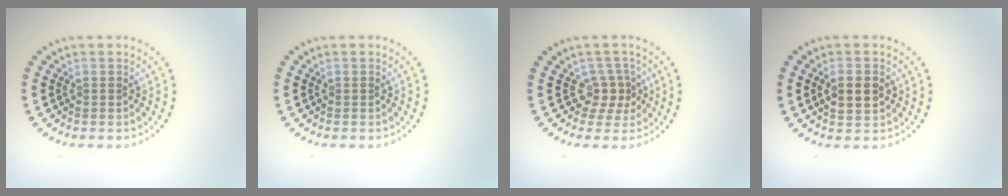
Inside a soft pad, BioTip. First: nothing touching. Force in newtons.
{"total": 0.0}
{"total": 2.2, "press": 1.7, "slide": 1.4}
{"total": 2.7, "press": 2.7, "slide": 0.2}